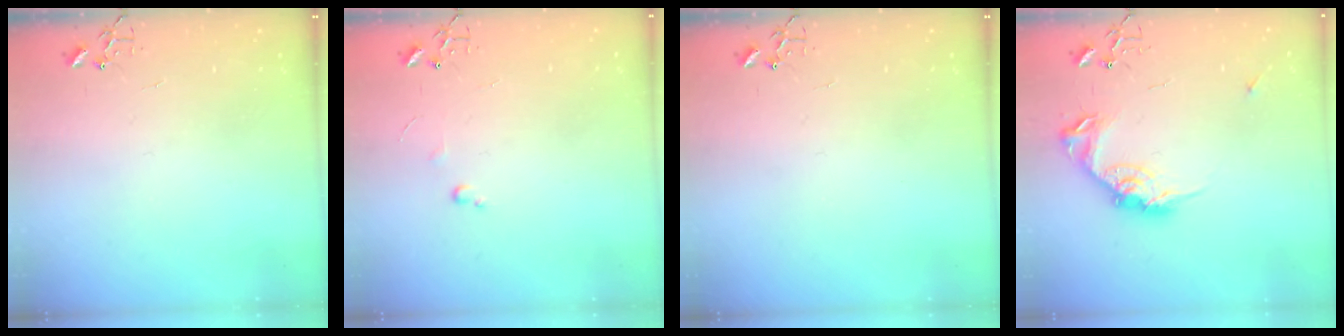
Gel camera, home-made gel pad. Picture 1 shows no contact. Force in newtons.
{"total": 3.3, "press": 3.3, "slide": 0.5}
{"total": 0.0}
{"total": 14.1, "press": 14.1, "slide": 0.3}